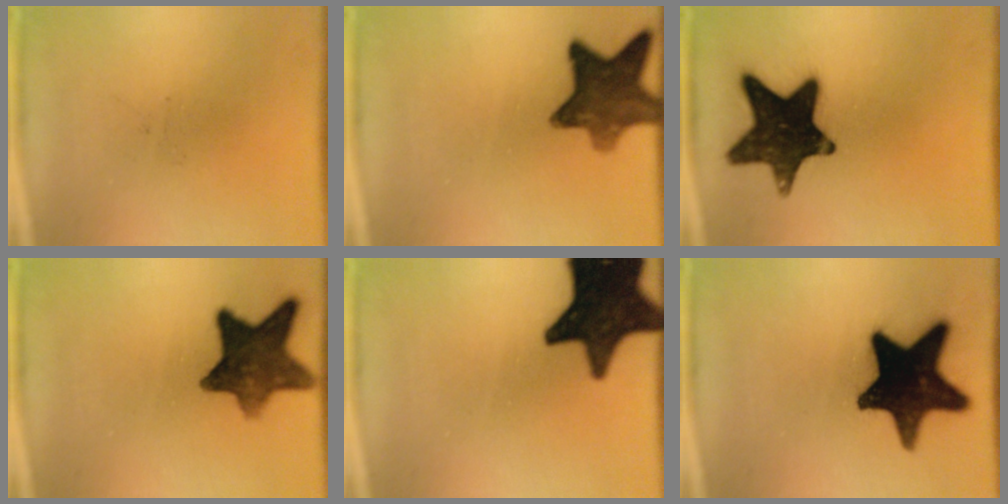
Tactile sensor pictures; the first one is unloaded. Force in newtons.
{"total": 10.1}
{"total": 16.6}
{"total": 11.5}
{"total": 18.5}
{"total": 19.5}